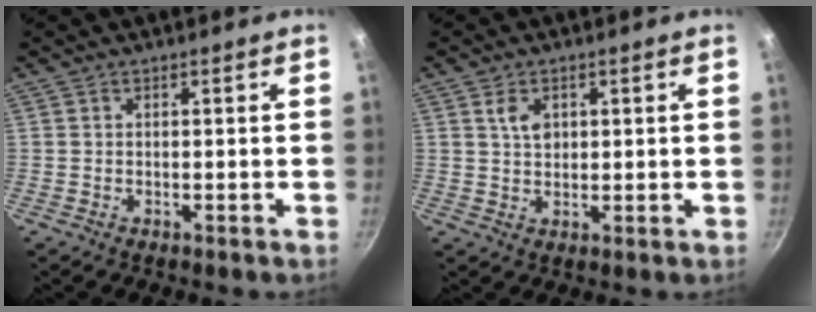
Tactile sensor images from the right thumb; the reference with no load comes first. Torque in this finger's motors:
{"motor_torque": [0.37, 0.72, 0.52, -0.08, 0.08]}